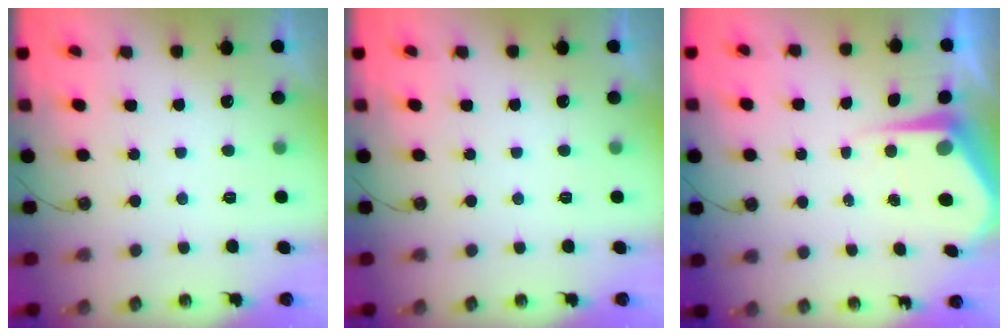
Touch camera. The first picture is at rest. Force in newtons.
{"total": 0.0}
{"total": 6.4, "press": 6.4, "slide": 0.6}